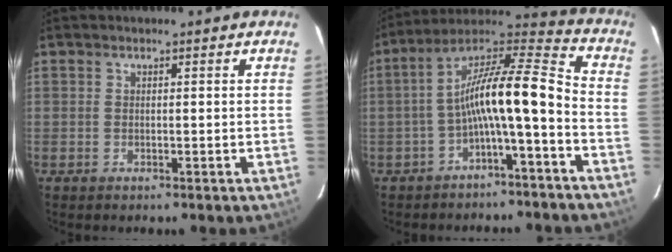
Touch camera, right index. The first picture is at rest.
{"total": 13.8, "force": [-4.6, 2.1, 12.8], "torque": [-0.240, 0.022, -0.085]}